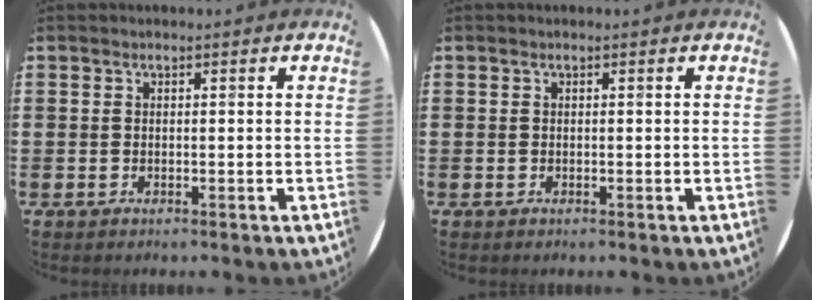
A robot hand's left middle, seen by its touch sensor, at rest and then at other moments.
{"total": 0.0}